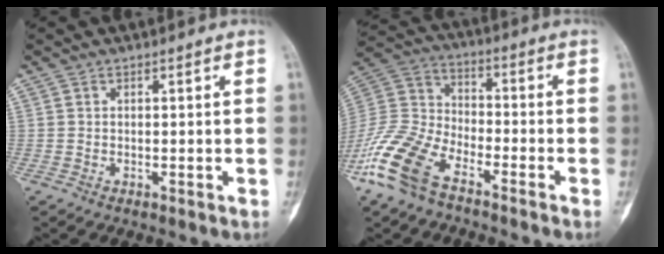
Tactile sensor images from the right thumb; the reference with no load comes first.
{"total": 14.8, "force": [-9.4, 7.1, 9.0], "torque": [-0.195, 0.041, -0.195]}